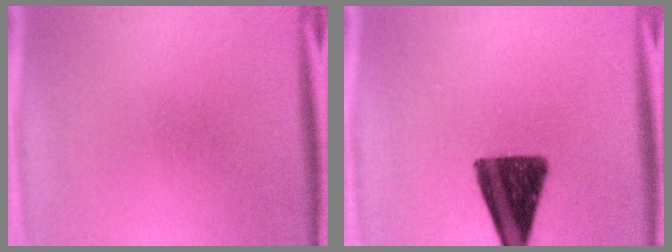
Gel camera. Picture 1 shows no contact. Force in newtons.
{"total": 13.8}